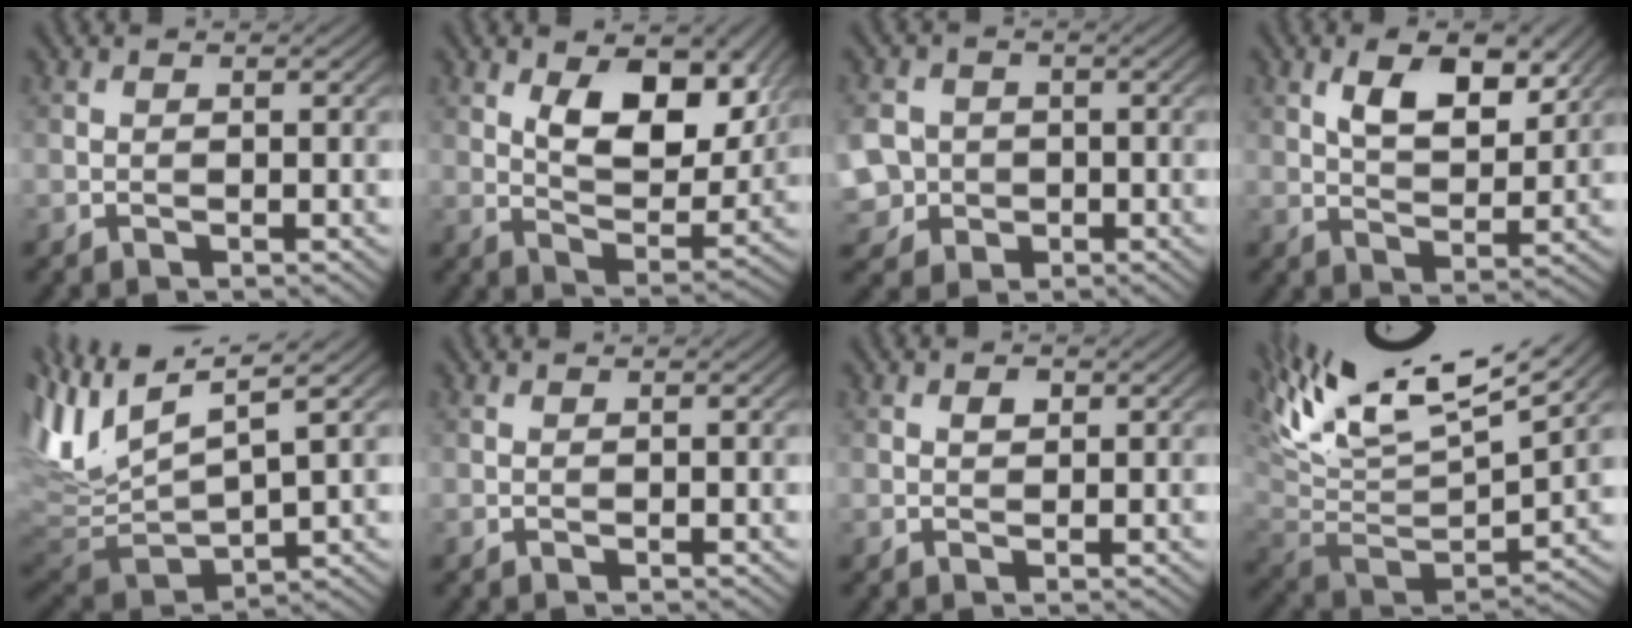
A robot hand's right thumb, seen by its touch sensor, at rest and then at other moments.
{"total": 10.8, "force": [4.5, 5.4, 8.2], "torque": [-0.139, -0.012, 0.076]}
{"total": 7.3, "force": [-1.0, 6.7, 2.9], "torque": [-0.097, -0.016, -0.039]}
{"total": 7.3, "force": [3.7, 3.3, 5.4], "torque": [-0.097, -0.006, 0.070]}
{"total": 11.4, "force": [4.0, 3.9, 10.0], "torque": [-0.235, 0.014, 0.079]}
{"total": 0.0}
{"total": 0.9, "force": [0.4, 0.5, 0.6], "torque": [-0.012, 0.000, 0.007]}
{"total": 16.4, "force": [9.4, 5.7, 12.1], "torque": [-0.262, 0.014, 0.157]}